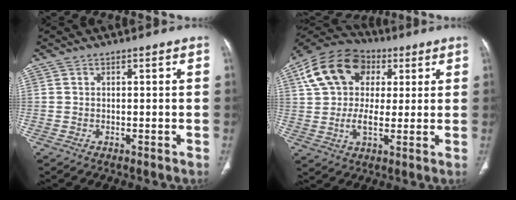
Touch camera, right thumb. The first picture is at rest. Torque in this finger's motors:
{"motor_torque": [-1.25, 1.65, 1.42, 0.07, 0.43]}